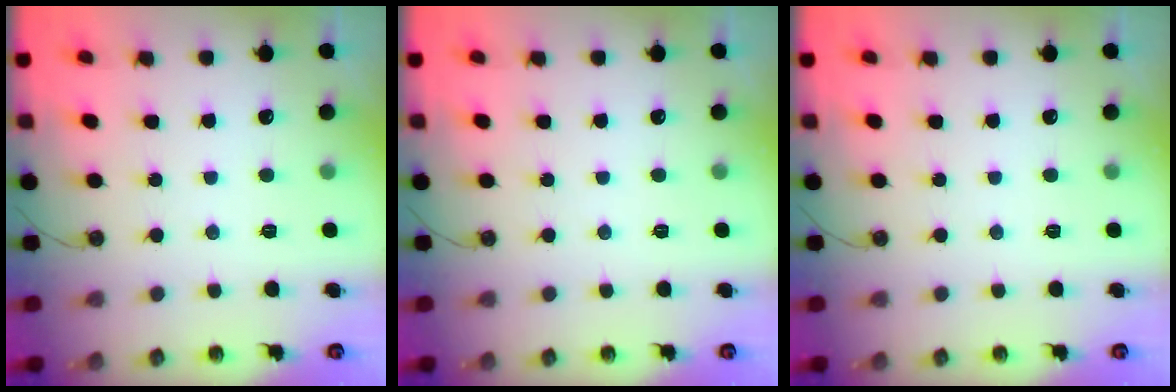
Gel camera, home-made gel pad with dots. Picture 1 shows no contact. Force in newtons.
{"total": 0.0}
{"total": 0.0}